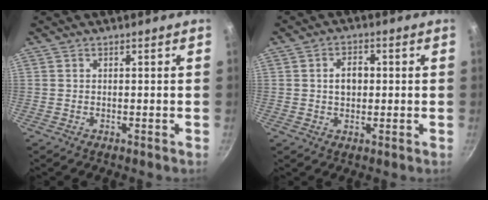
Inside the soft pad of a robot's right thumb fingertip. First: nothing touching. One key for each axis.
{"total": 4.8, "fx": 0.4, "fy": 3.4, "fz": 3.4, "tx": -0.033, "ty": 0.010, "tz": 0.005}